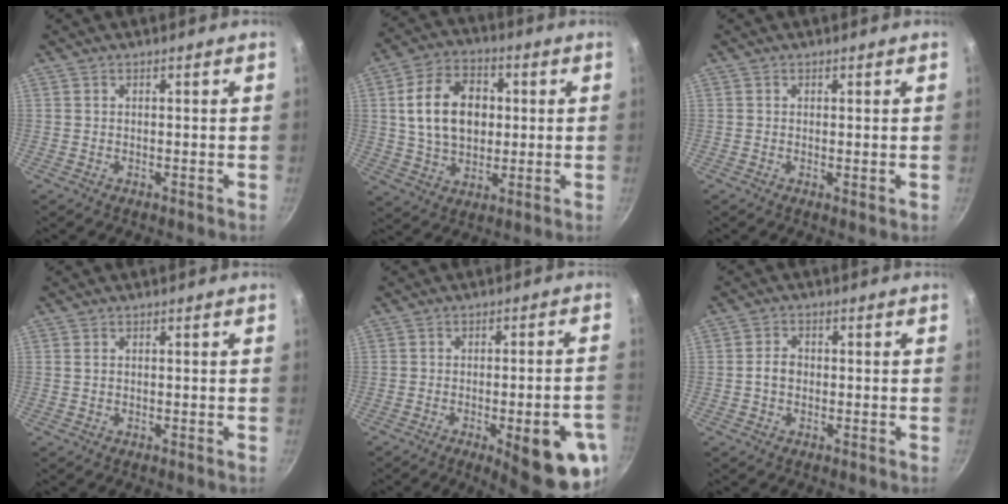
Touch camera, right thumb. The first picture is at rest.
{"total": 14.8, "force": [2.0, 10.3, 10.4], "torque": [-0.155, 0.009, 0.032]}
{"total": 0.7, "force": [0.1, 0.1, 0.6], "torque": [-0.010, -0.007, -0.002]}
{"total": 0.8, "force": [0.2, 0.6, 0.5], "torque": [-0.009, 0.002, 0.003]}
{"total": 15.9, "force": [-6.0, 4.6, 14.0], "torque": [-0.143, 0.016, -0.071]}
{"total": 3.0, "force": [-0.4, 2.3, 1.9], "torque": [-0.025, 0.012, -0.009]}